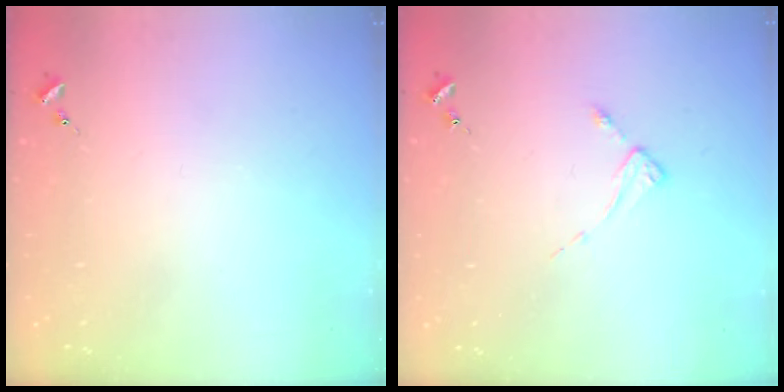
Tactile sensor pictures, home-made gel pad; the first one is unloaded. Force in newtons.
{"total": 2.6, "press": 2.6, "slide": 0.3}